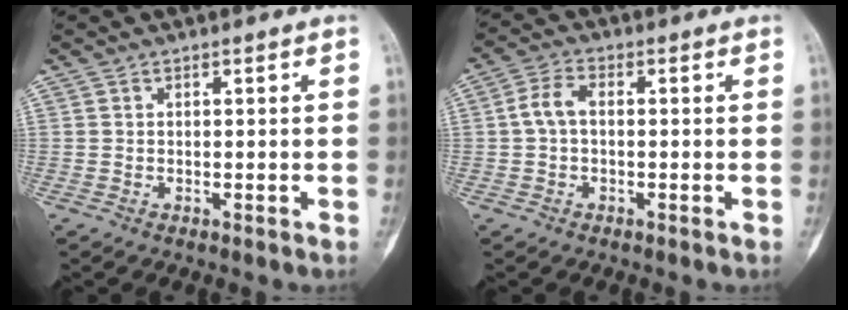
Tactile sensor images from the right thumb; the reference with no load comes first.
{"total": 4.6, "force": [-0.1, 2.8, 3.6], "torque": [-0.072, 0.015, -0.009]}